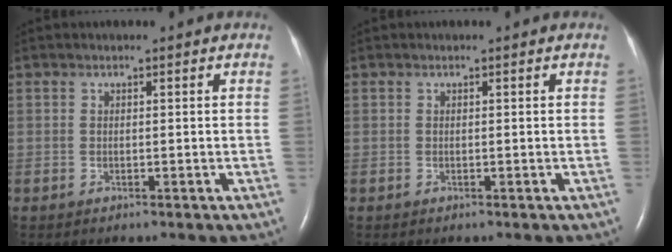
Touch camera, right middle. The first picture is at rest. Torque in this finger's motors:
{"motor_torque": [0.04, -0.02, 0.00, 0.00]}